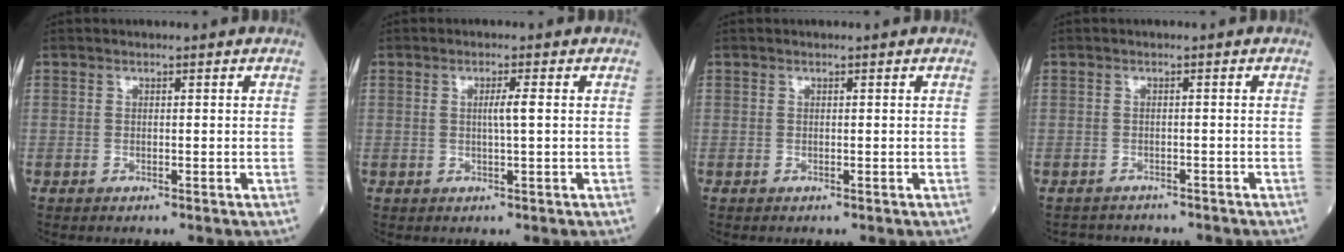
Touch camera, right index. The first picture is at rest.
{"total": 1.9, "force": [0.3, -0.2, 1.9], "torque": [-0.037, 0.002, 0.006]}
{"total": 0.0}
{"total": 4.1, "force": [-3.9, 1.3, 0.1], "torque": [0.000, 0.000, -0.055]}